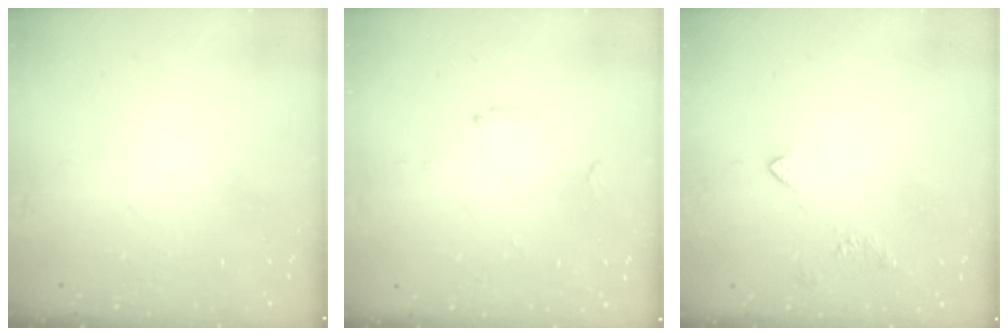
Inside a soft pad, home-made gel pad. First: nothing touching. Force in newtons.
{"total": 1.2, "press": 1.2, "slide": 0.3}
{"total": 2.9, "press": 2.8, "slide": 0.7}